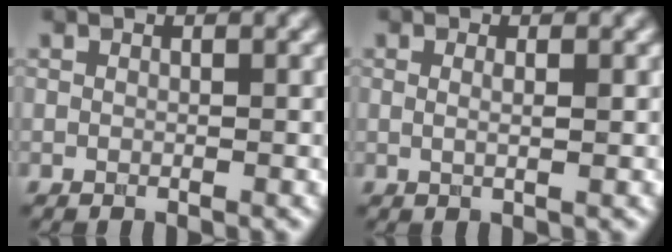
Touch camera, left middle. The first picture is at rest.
{"total": 1.2, "force": [0.3, 0.3, 1.1], "torque": [-0.016, -0.002, 0.002]}